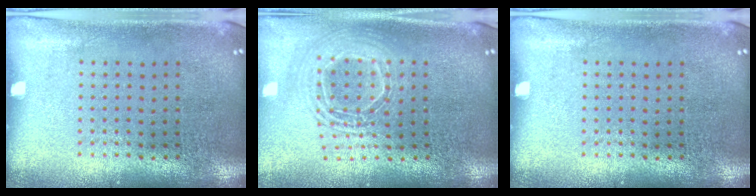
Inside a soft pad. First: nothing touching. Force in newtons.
{"total": 1.9, "press": 1.5, "slide": 1.2}
{"total": 0.0}